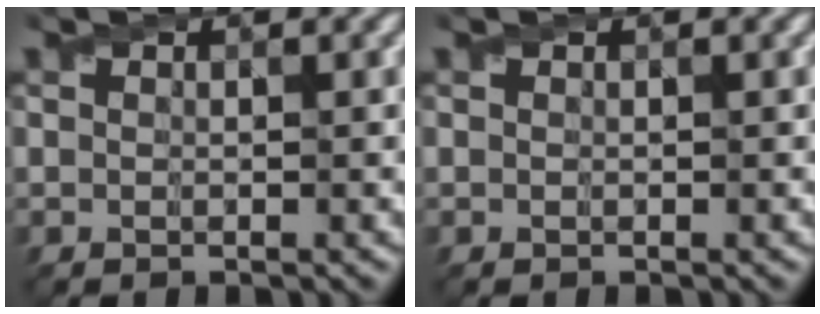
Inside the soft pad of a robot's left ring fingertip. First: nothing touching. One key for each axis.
{"total": 0.0}